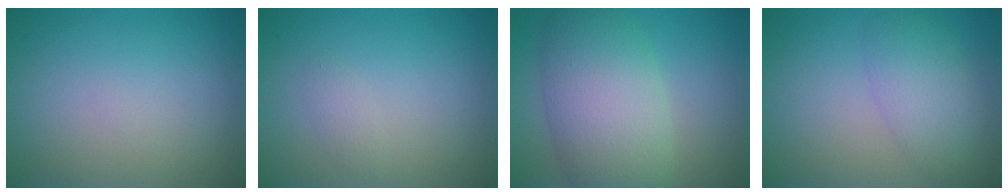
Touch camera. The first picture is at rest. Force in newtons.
{"total": 0.9, "press": 0.9, "slide": 0.0}
{"total": 8.6, "press": 8.6, "slide": 0.6}
{"total": 4.0, "press": 4.0, "slide": 0.3}